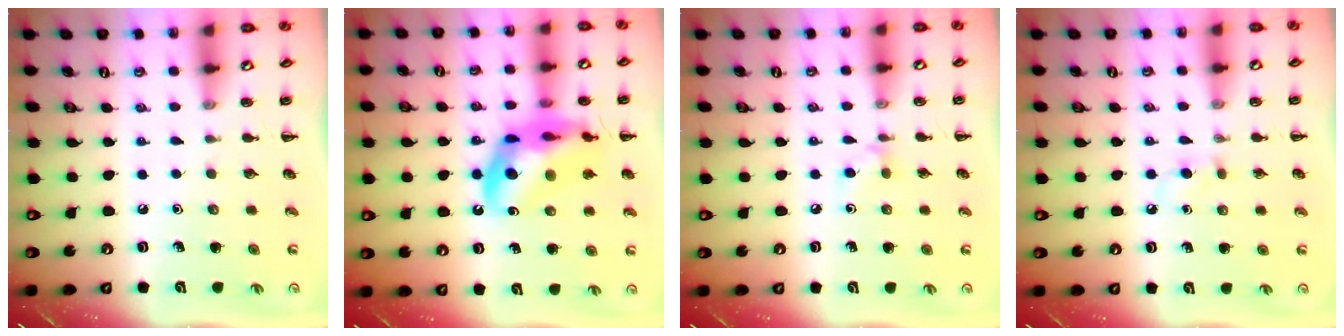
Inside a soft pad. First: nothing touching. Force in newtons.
{"total": 17.4, "press": 16.9, "slide": 4.1}
{"total": 5.3, "press": 4.9, "slide": 1.9}
{"total": 2.6, "press": 2.4, "slide": 1.1}